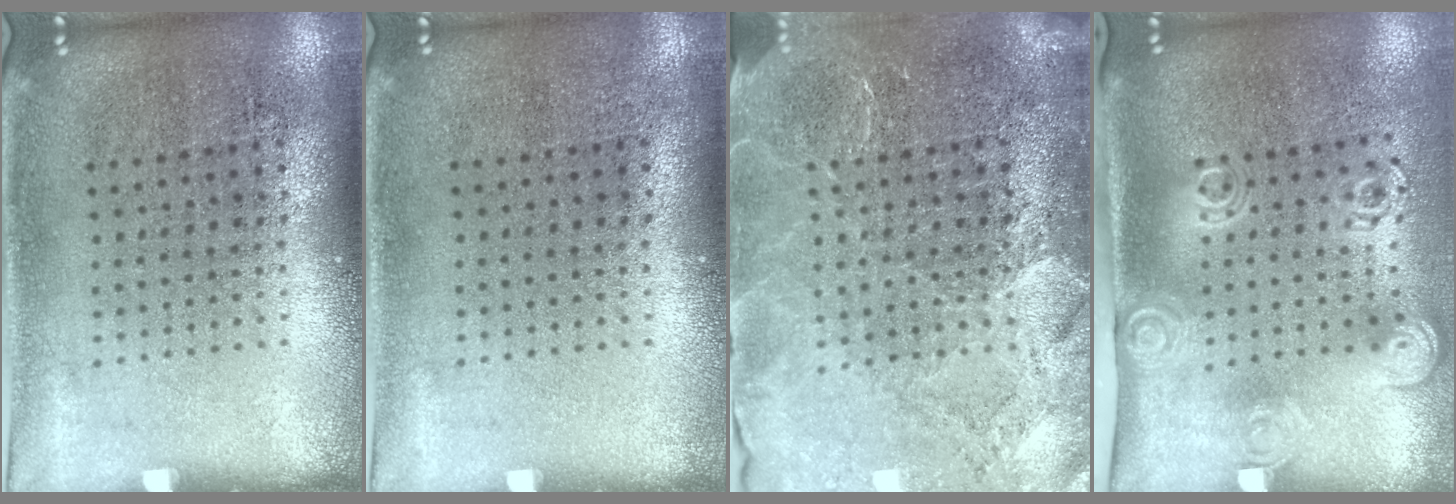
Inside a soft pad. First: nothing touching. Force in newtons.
{"total": 0.0}
{"total": 3.6, "press": 3.4, "slide": 1.1}
{"total": 2.0, "press": 1.4, "slide": 1.5}